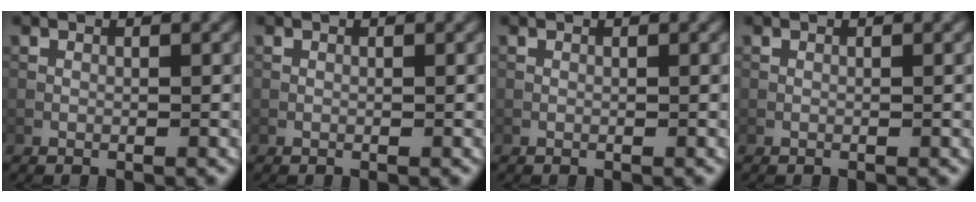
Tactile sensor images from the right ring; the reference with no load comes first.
{"total": 0.0}
{"total": 0.0}
{"total": 0.0}